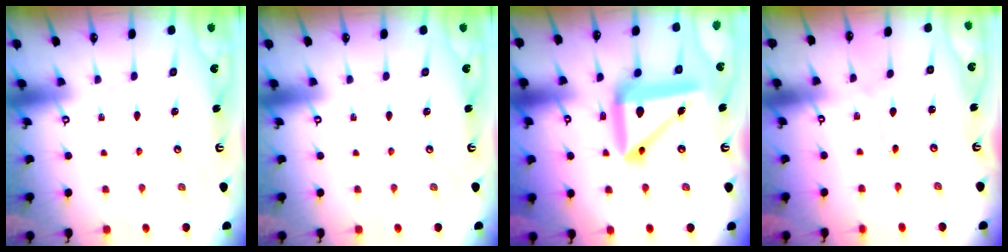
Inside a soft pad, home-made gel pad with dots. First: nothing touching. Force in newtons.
{"total": 0.0}
{"total": 16.8, "press": 16.6, "slide": 2.5}
{"total": 1.6, "press": 1.6, "slide": 0.1}